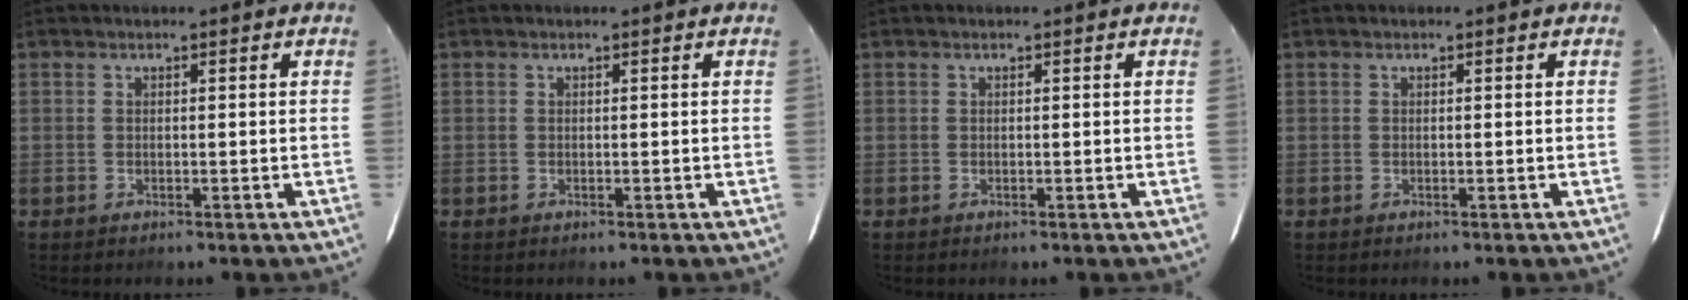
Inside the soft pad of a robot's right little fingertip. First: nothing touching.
{"total": 0.0}
{"total": 0.0}
{"total": 0.0}